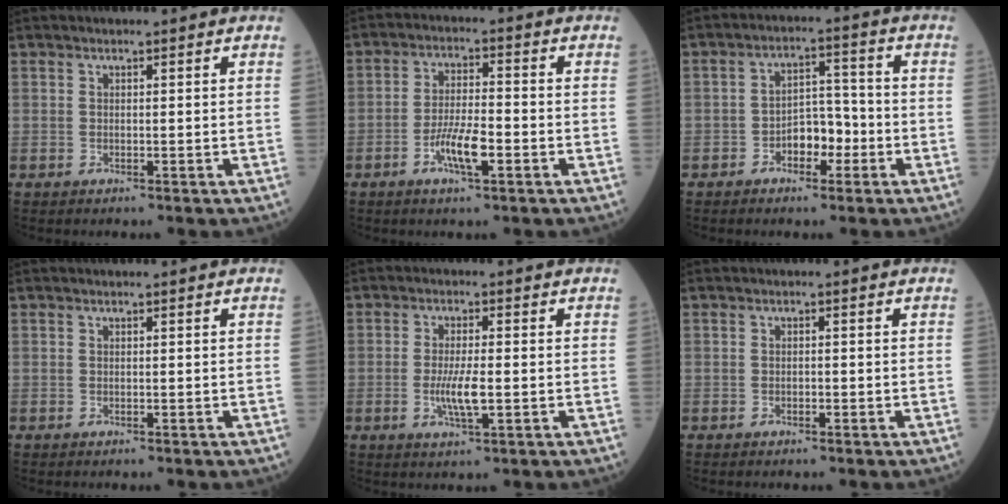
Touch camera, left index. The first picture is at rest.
{"total": 6.1, "force": [-2.8, 1.1, 5.3], "torque": [-0.105, -0.005, -0.054]}
{"total": 5.4, "force": [-2.5, 2.9, 3.8], "torque": [-0.057, 0.015, -0.047]}
{"total": 0.0}
{"total": 4.4, "force": [-0.9, 0.6, 4.2], "torque": [-0.087, -0.011, -0.015]}
{"total": 0.6, "force": [-0.5, 0.2, 0.3], "torque": [-0.003, -0.001, -0.011]}